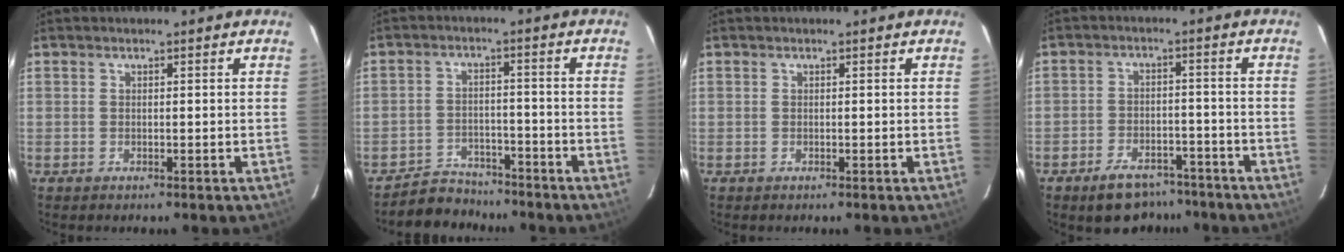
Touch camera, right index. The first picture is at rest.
{"total": 7.0, "force": [-6.1, 3.4, 0.1], "torque": [-0.021, 0.018, -0.094]}
{"total": 0.0}
{"total": 9.2, "force": [-7.0, 4.8, 3.5], "torque": [-0.082, 0.020, -0.093]}